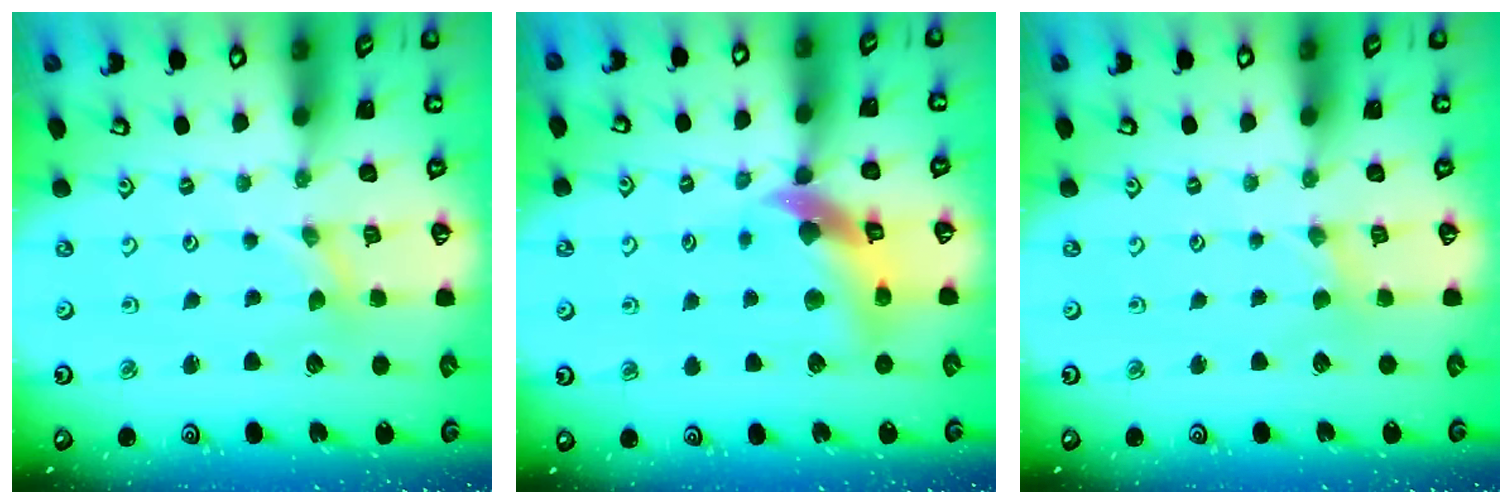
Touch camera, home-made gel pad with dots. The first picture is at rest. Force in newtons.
{"total": 11.2, "press": 11.1, "slide": 1.6}
{"total": 0.7, "press": 0.7, "slide": 0.1}